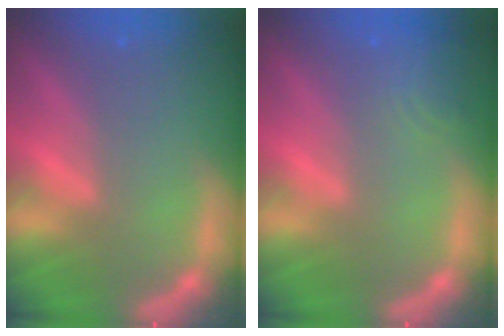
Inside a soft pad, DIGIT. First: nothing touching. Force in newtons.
{"total": 2.9}